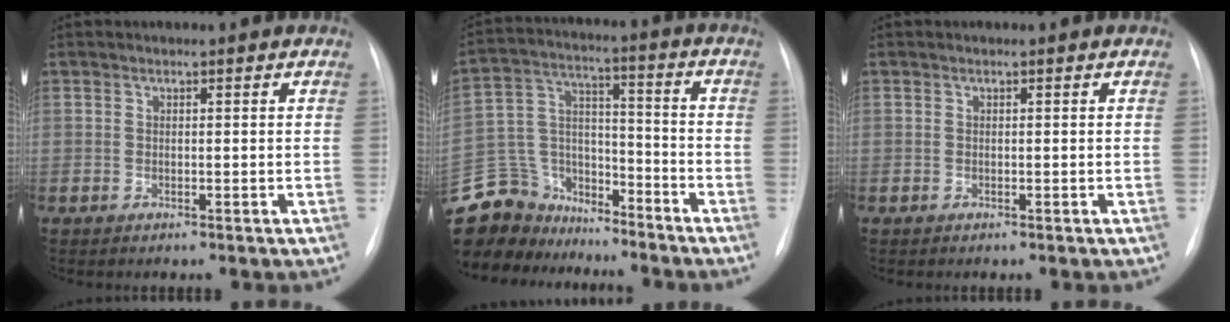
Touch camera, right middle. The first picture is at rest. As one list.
[{"total": 16.4, "force": [-14.2, 7.9, 2.2], "torque": [-0.064, 0.057, -0.246]}, {"total": 0.0}]